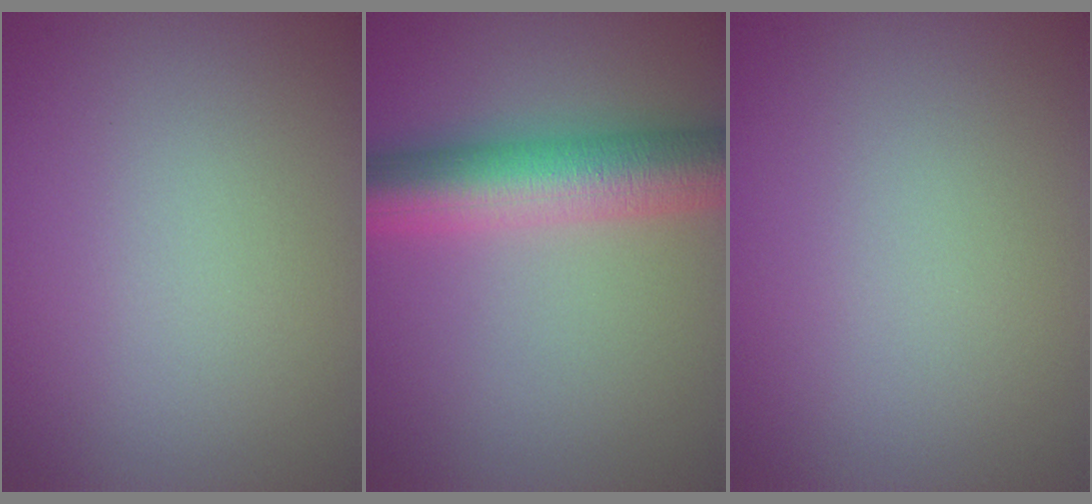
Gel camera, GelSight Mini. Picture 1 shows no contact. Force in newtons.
{"total": 8.4, "press": 8.4, "slide": 0.2}
{"total": 0.0}